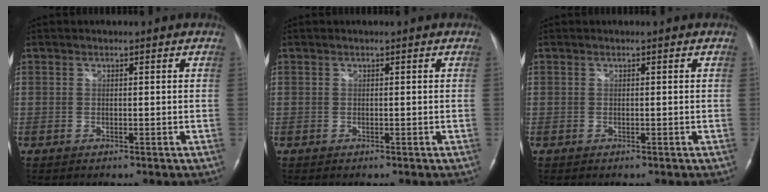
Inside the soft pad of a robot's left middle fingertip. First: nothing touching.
{"total": 0.0}
{"total": 0.0}